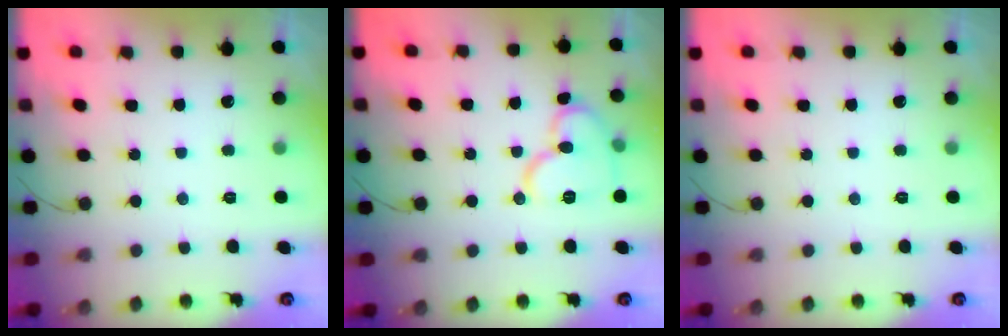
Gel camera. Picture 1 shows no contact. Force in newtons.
{"total": 12.0, "press": 11.9, "slide": 0.9}
{"total": 0.0}